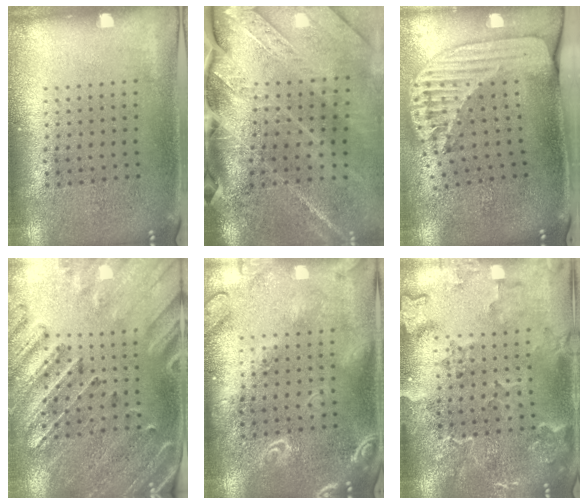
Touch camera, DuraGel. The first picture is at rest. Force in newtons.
{"total": 3.8, "press": 3.3, "slide": 1.9}
{"total": 2.6, "press": 1.8, "slide": 1.9}
{"total": 2.9, "press": 2.7, "slide": 1.0}
{"total": 3.5, "press": 3.5, "slide": 0.5}
{"total": 2.4, "press": 2.2, "slide": 0.9}